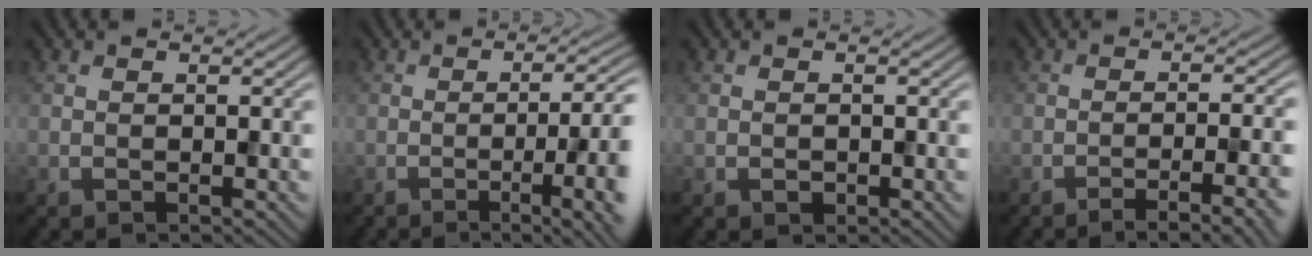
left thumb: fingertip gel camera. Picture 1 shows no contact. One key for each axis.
{"total": 9.2, "fx": -2.1, "fy": 2.5, "fz": 8.6, "tx": -0.102, "ty": 0.004, "tz": -0.033}
{"total": 0.7, "fx": -0.4, "fy": 0.6, "fz": 0.0, "tx": 0.000, "ty": -0.002, "tz": -0.003}
{"total": 8.6, "fx": -5.1, "fy": 1.7, "fz": 6.7, "tx": -0.085, "ty": 0.010, "tz": -0.069}